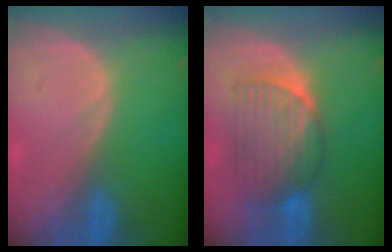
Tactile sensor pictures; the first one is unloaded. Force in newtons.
{"total": 7.4, "press": 7.3, "slide": 0.9}